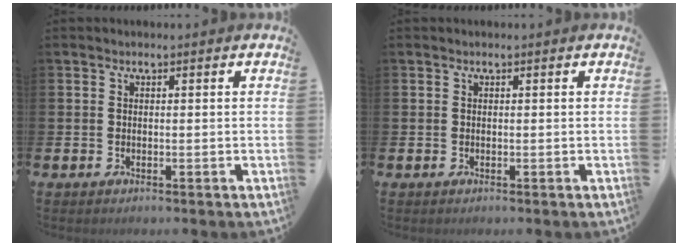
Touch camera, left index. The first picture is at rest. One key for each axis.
{"total": 0.0}